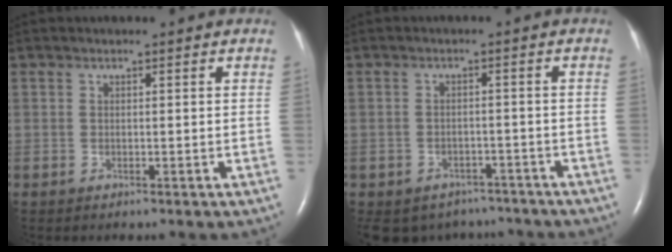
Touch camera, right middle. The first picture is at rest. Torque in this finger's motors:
{"motor_torque": [0.95, -0.95, 0.11, 0.03]}